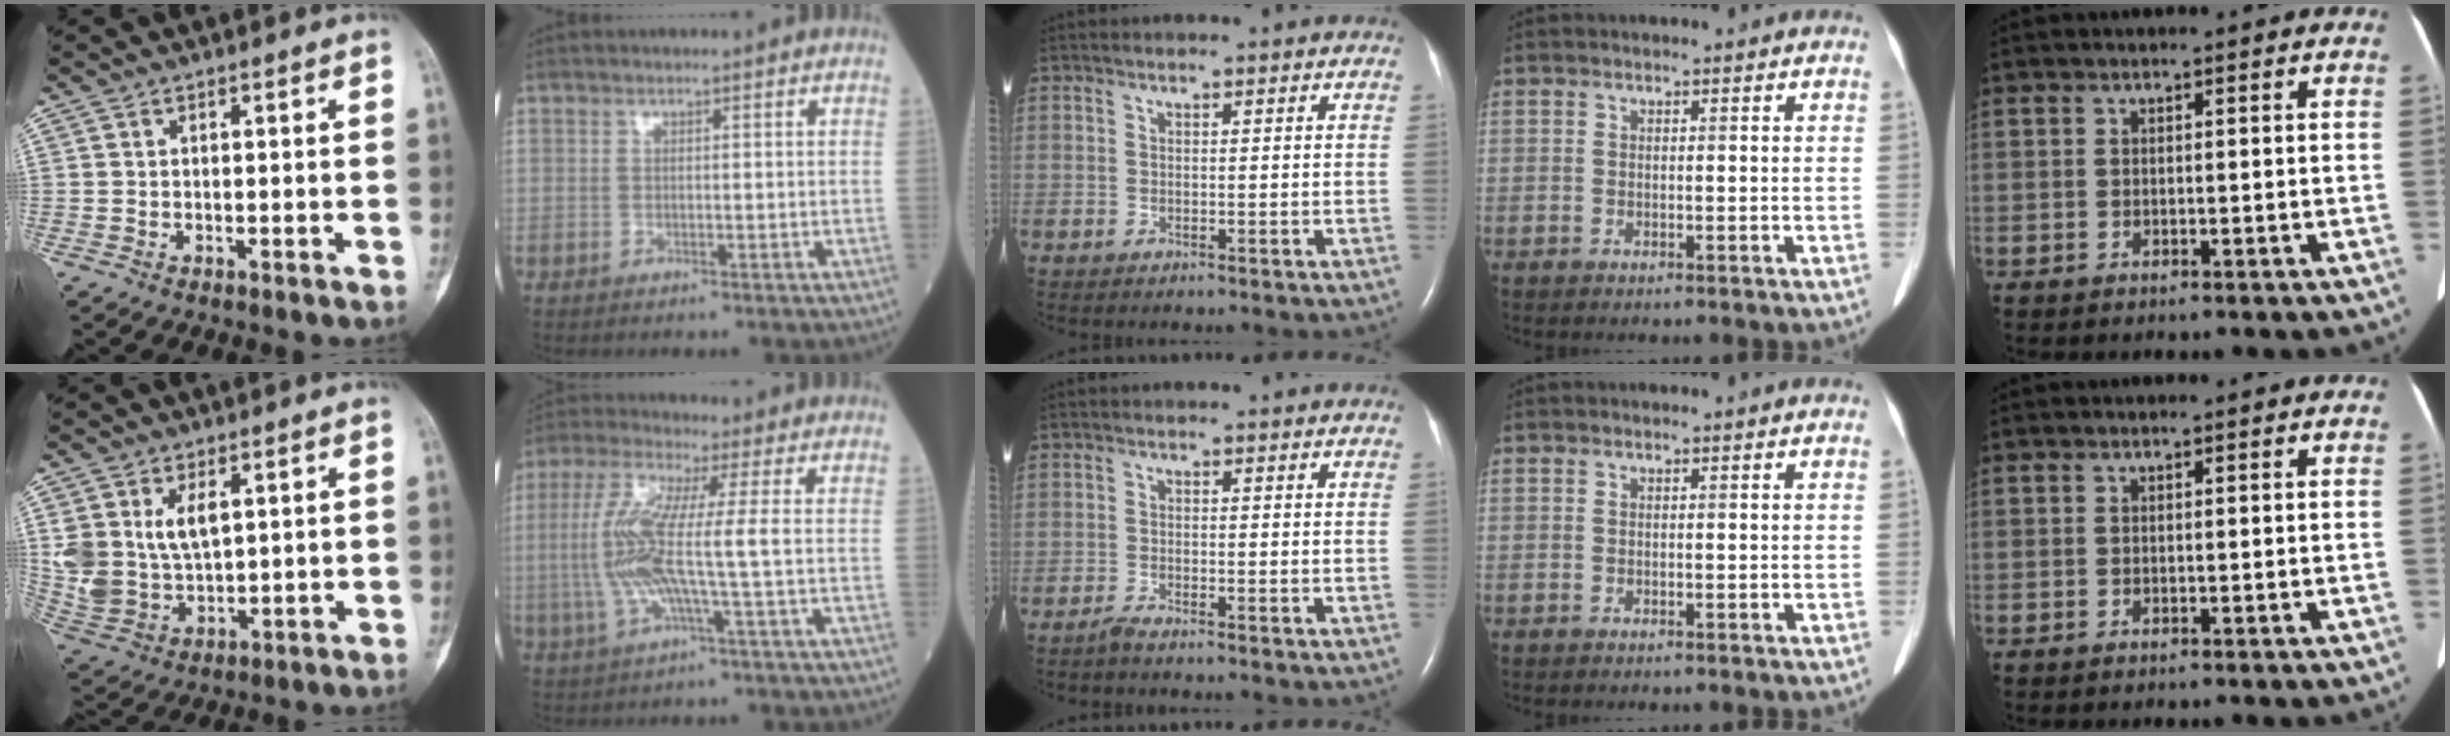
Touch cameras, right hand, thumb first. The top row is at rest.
{"thumb": {"total": 10.2, "force": [3.1, 6.4, 7.3], "torque": [-0.135, -0.012, 0.077]}, "index": {"total": 9.8, "force": [-0.6, -0.1, 9.8], "torque": [-0.214, 0.007, -0.019]}, "middle": {"total": 1.2, "force": [-1.1, -0.2, 0.5], "torque": [-0.019, -0.004, -0.023]}}